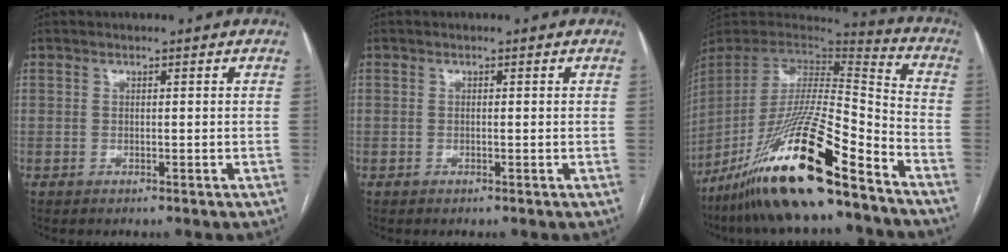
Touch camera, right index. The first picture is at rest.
{"total": 0.0}
{"total": 23.5, "force": [-16.2, 2.1, 17.0], "torque": [-0.324, -0.033, -0.293]}